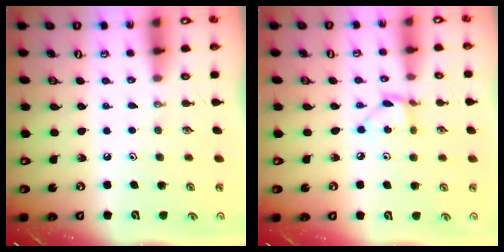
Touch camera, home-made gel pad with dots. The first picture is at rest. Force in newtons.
{"total": 3.9, "press": 3.9, "slide": 0.1}